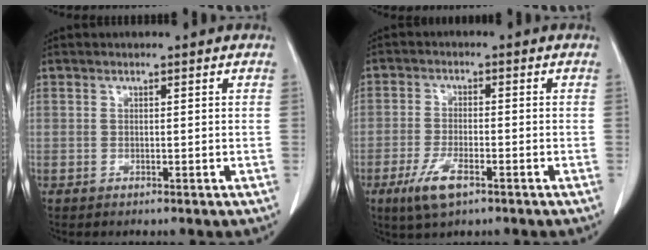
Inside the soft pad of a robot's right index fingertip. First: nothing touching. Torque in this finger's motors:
{"motor_torque": [-1.23, 0.15, -0.63, -0.14]}